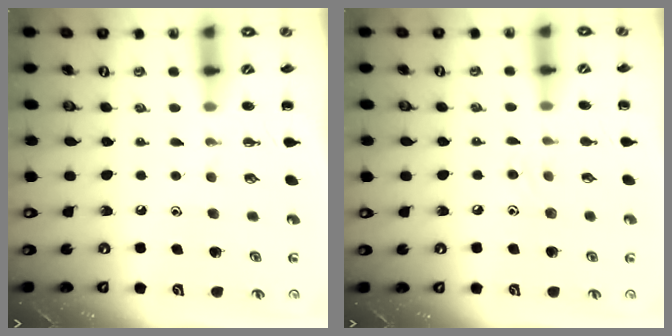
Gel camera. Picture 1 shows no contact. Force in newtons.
{"total": 6.7, "press": 6.2, "slide": 2.4}